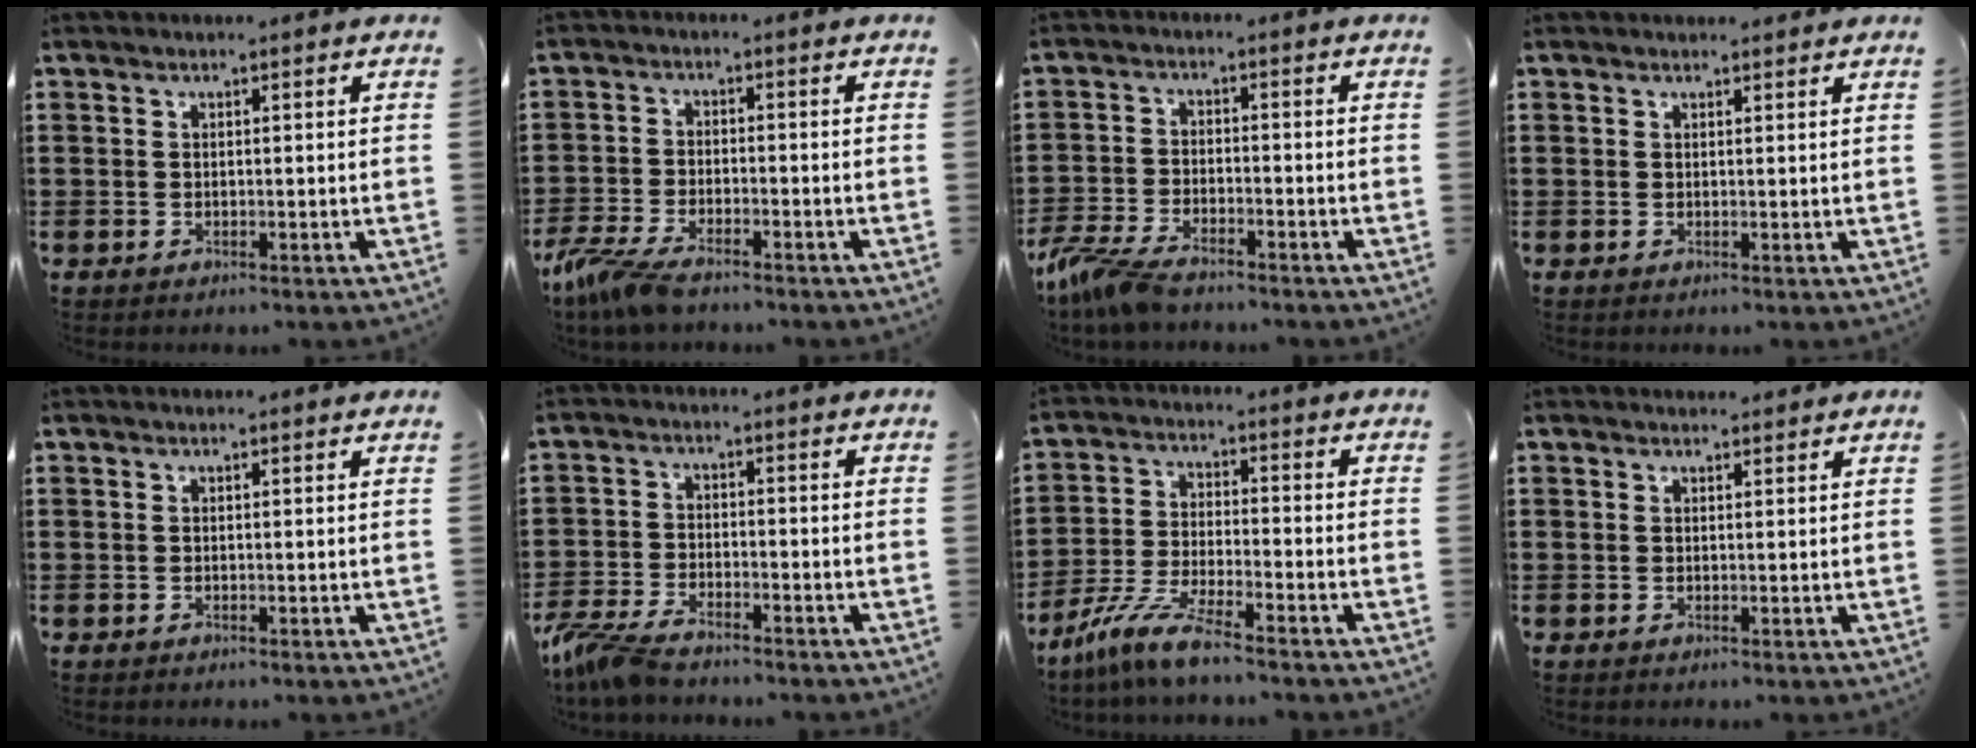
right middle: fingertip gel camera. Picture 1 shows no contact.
{"total": 5.2, "force": [-4.2, 1.0, 2.8], "torque": [-0.088, -0.018, -0.088]}
{"total": 5.4, "force": [-4.6, 0.9, 2.5], "torque": [-0.085, -0.015, -0.097]}
{"total": 0.7, "force": [0.7, 0.2, 0.1], "torque": [0.004, -0.002, 0.011]}
{"total": 0.0}
{"total": 4.8, "force": [-4.2, 0.5, 2.2], "torque": [-0.079, -0.019, -0.091]}
{"total": 7.0, "force": [-6.0, -0.2, 3.6], "torque": [-0.096, -0.020, -0.124]}
{"total": 1.0, "force": [1.0, 0.3, 0.1], "torque": [0.004, -0.001, 0.017]}